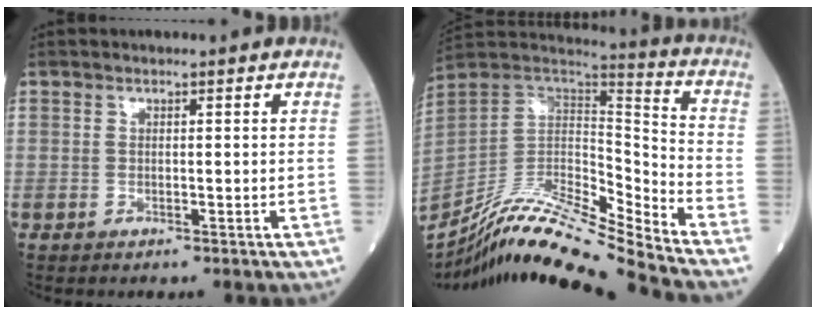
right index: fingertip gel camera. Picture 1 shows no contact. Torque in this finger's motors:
{"motor_torque": [-0.24, -0.19, -0.10, 0.01]}